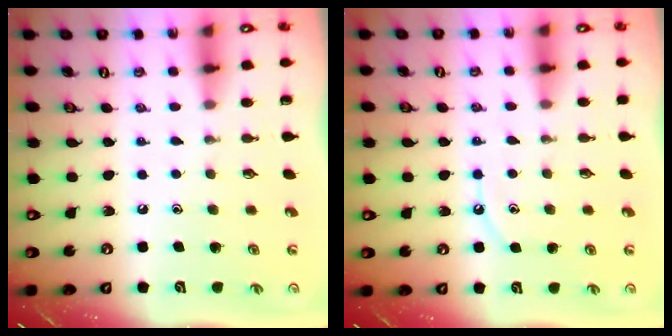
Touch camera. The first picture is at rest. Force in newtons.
{"total": 5.6, "press": 5.5, "slide": 0.6}